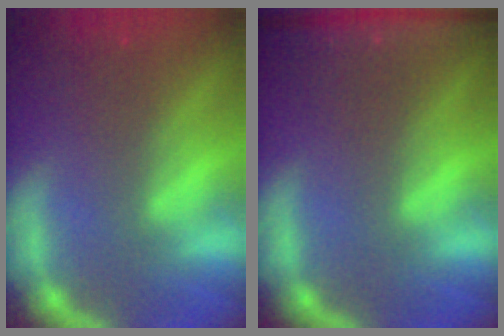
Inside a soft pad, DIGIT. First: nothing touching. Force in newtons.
{"total": 6.0}